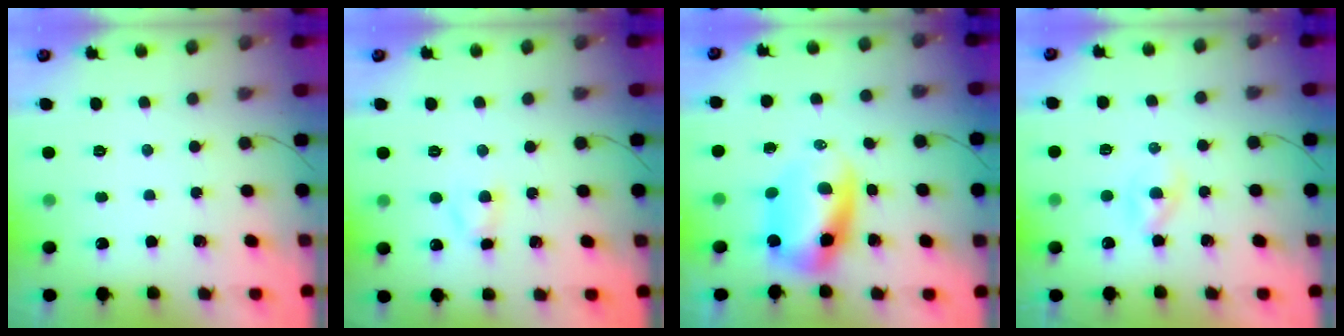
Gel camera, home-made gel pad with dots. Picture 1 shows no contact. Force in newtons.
{"total": 3.5, "press": 3.2, "slide": 1.4}
{"total": 7.5, "press": 7.3, "slide": 2.0}
{"total": 1.9, "press": 1.6, "slide": 0.9}